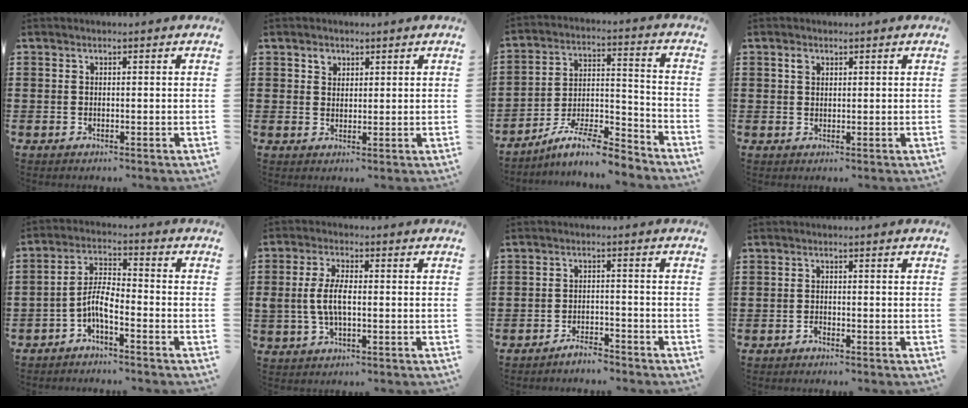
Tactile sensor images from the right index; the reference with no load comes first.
{"total": 1.8, "force": [1.1, 1.3, 0.6], "torque": [-0.008, 0.003, 0.018]}
{"total": 9.5, "force": [-8.1, 1.4, 4.6], "torque": [-0.072, 0.020, -0.155]}
{"total": 1.3, "force": [0.5, 0.9, 0.7], "torque": [-0.015, 0.005, 0.010]}
{"total": 5.2, "force": [-2.8, 1.4, 4.2], "torque": [-0.096, 0.000, -0.058]}
{"total": 5.4, "force": [-0.4, 2.4, 4.8], "torque": [-0.117, -0.004, -0.017]}
{"total": 2.9, "force": [-2.9, 0.3, 0.5], "torque": [-0.012, 0.005, -0.058]}
{"total": 0.9, "force": [-0.8, 0.3, 0.2], "torque": [-0.007, 0.001, -0.017]}